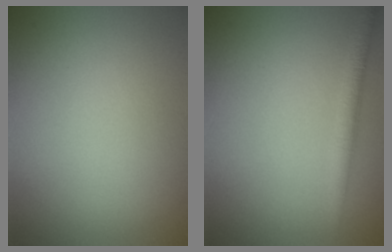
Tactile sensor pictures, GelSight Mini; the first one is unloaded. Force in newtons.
{"total": 2.1, "press": 2.1, "slide": 0.0}